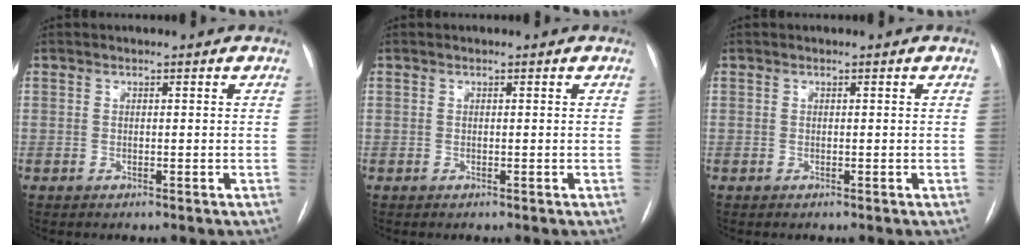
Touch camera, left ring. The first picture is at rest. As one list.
[{"total": 0.0}, {"total": 0.0}]